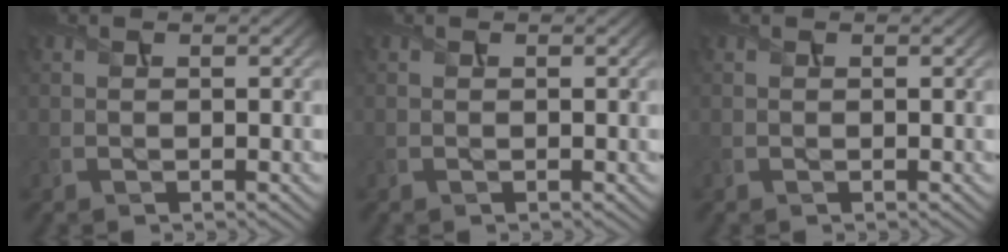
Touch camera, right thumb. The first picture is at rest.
{"total": 0.0}
{"total": 0.0}